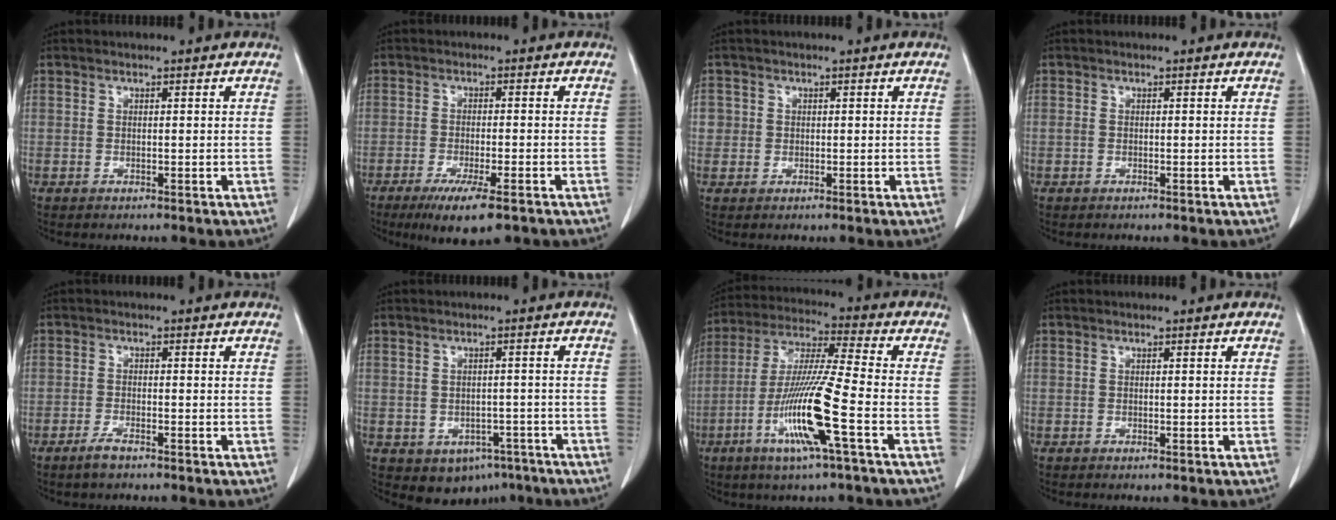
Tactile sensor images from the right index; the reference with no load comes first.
{"total": 8.7, "force": [-5.8, 1.2, 6.4], "torque": [-0.099, -0.021, -0.085]}
{"total": 2.0, "force": [0.2, 2.0, 0.1], "torque": [0.013, 0.007, 0.004]}
{"total": 0.0}
{"total": 2.2, "force": [-1.7, 0.3, 1.3], "torque": [-0.034, -0.004, -0.032]}
{"total": 6.8, "force": [-3.8, 5.1, 2.5], "torque": [-0.022, 0.011, -0.039]}
{"total": 14.0, "force": [-5.0, -0.5, 13.0], "torque": [-0.263, -0.013, -0.100]}
{"total": 0.0}